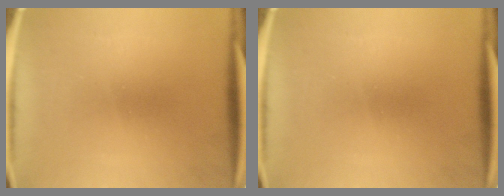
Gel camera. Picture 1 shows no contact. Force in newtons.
{"total": 0.0}